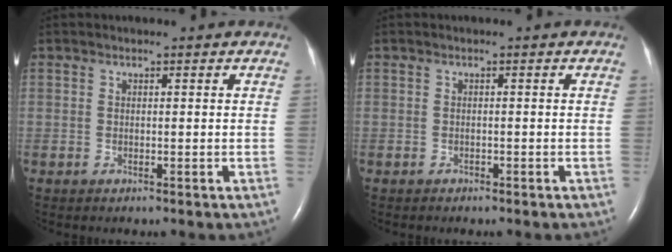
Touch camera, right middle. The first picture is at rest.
{"total": 0.6, "force": [-0.5, 0.2, 0.2], "torque": [-0.012, -0.001, -0.006]}